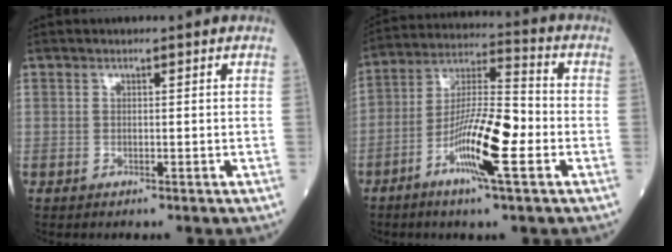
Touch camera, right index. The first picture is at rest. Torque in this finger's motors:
{"motor_torque": [1.10, -1.04, 0.35, 0.19]}